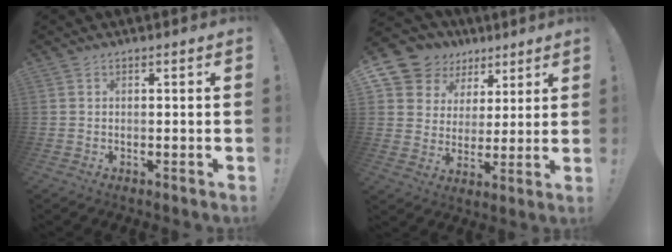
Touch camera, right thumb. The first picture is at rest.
{"total": 11.8, "force": [7.0, 9.1, 2.7], "torque": [-0.045, -0.052, 0.145]}